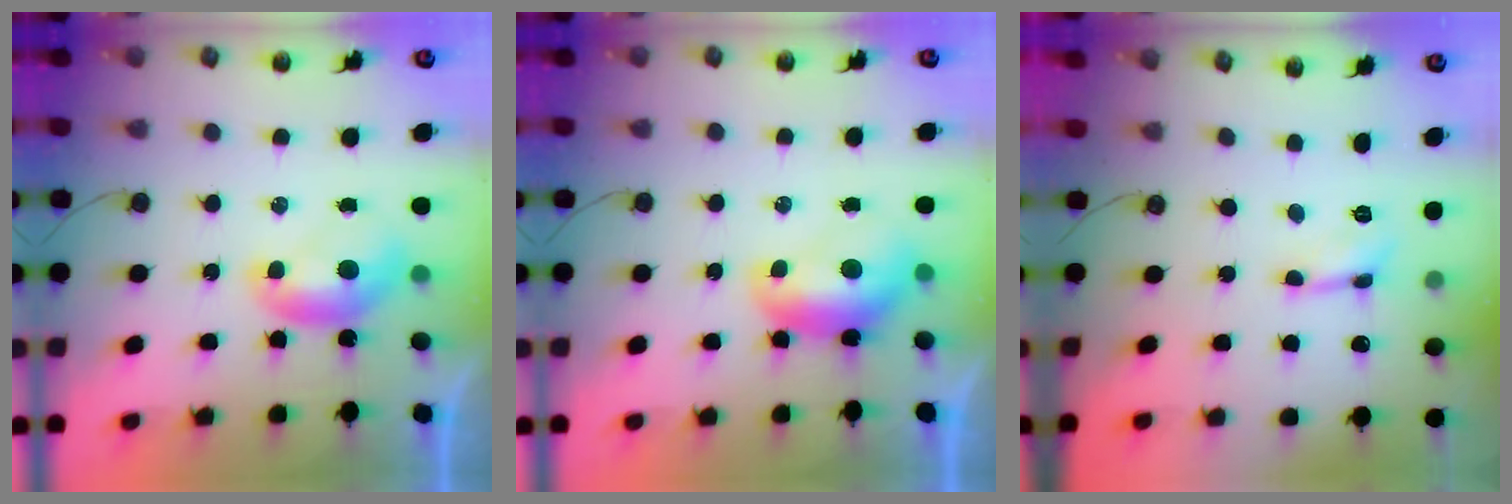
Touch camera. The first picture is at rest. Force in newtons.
{"total": 1.6, "press": 1.6, "slide": 0.4}
{"total": 0.6, "press": 0.6, "slide": 0.2}